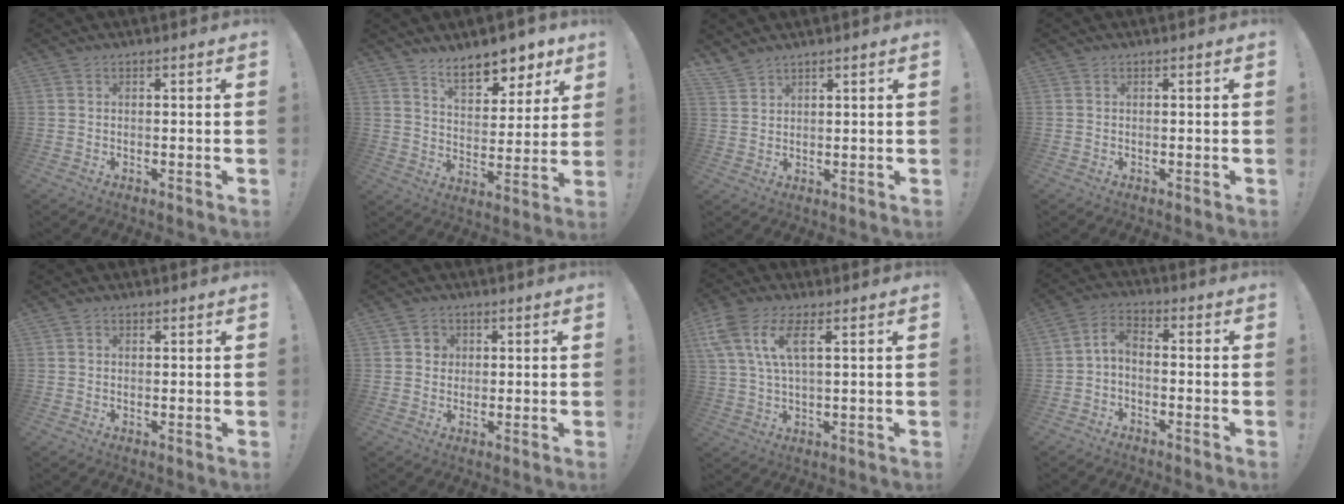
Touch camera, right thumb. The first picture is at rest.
{"total": 12.2, "force": [9.5, 5.3, 5.5], "torque": [-0.076, -0.064, 0.171]}
{"total": 4.4, "force": [3.8, 2.2, 1.0], "torque": [-0.017, -0.025, 0.072]}
{"total": 0.0}
{"total": 0.9, "force": [0.5, 0.7, 0.2], "torque": [0.004, 0.000, 0.009]}
{"total": 3.5, "force": [0.9, 3.4, 0.7], "torque": [-0.006, -0.001, 0.015]}
{"total": 10.0, "force": [4.0, 4.1, 8.2], "torque": [-0.166, -0.008, 0.075]}
{"total": 4.4, "force": [-1.7, 2.3, 3.3], "torque": [-0.073, 0.001, -0.033]}